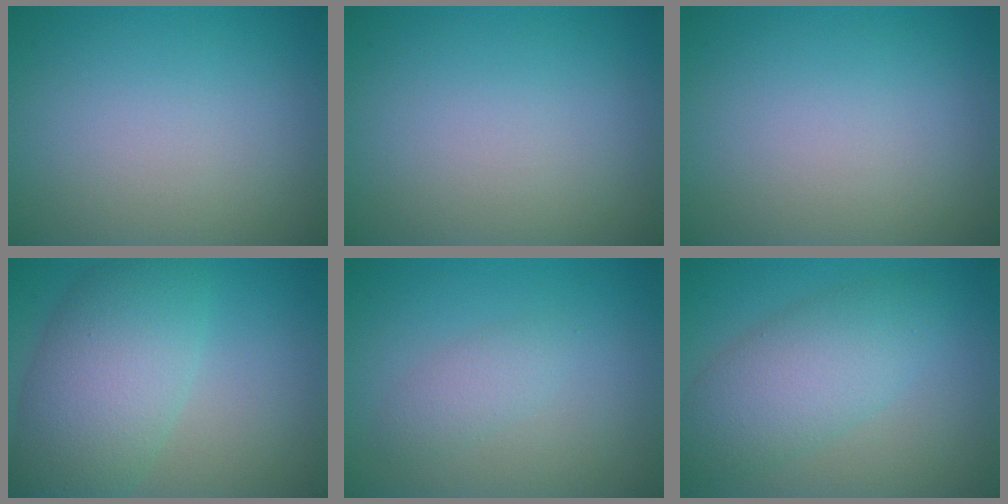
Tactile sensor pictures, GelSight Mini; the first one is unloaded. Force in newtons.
{"total": 0.0}
{"total": 0.0}
{"total": 7.8, "press": 7.8, "slide": 0.1}
{"total": 1.7, "press": 1.7, "slide": 0.0}
{"total": 5.3, "press": 5.3, "slide": 0.2}